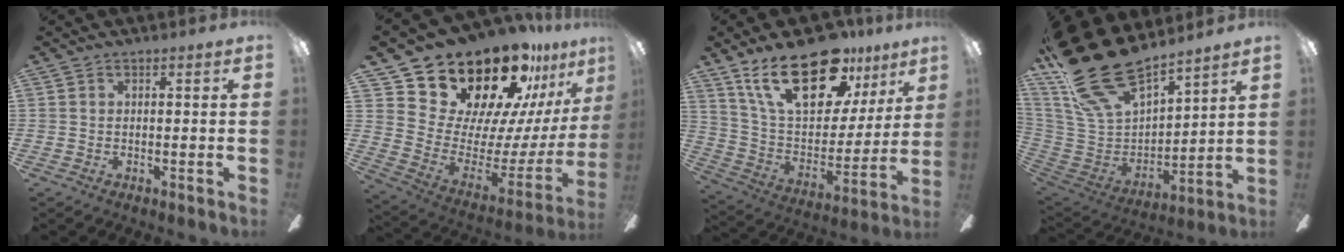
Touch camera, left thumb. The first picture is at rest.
{"total": 23.4, "force": [19.2, 9.7, 9.2], "torque": [-0.144, -0.155, 0.349]}
{"total": 25.9, "force": [16.5, 11.8, 16.2], "torque": [-0.286, -0.093, 0.288]}
{"total": 25.8, "force": [20.6, 10.1, 11.8], "torque": [-0.241, -0.128, 0.377]}